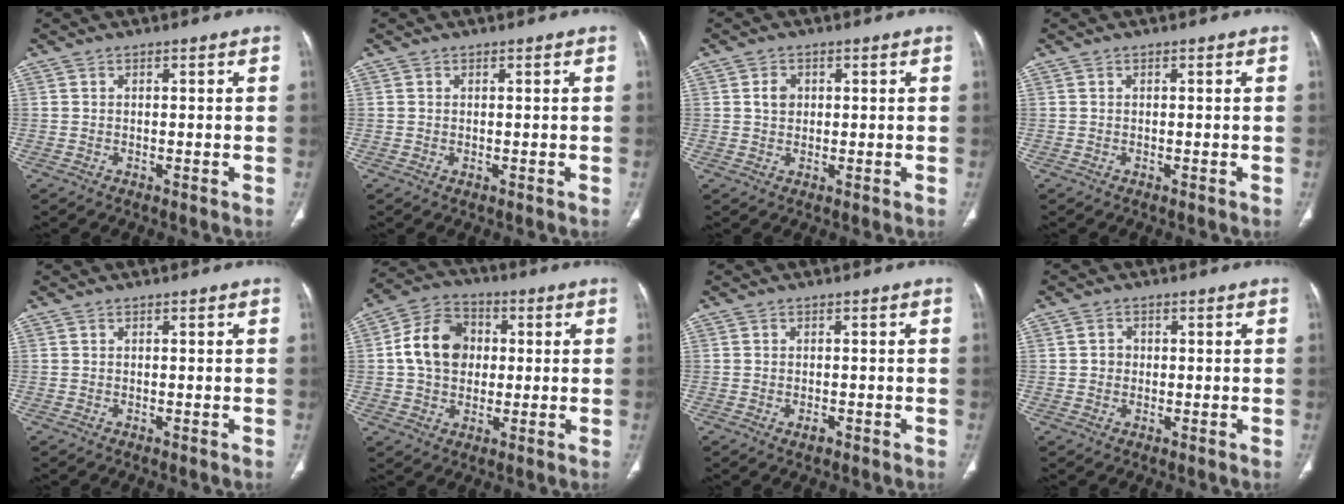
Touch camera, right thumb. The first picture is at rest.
{"total": 0.0}
{"total": 2.8, "force": [0.6, 2.3, 1.5], "torque": [-0.016, 0.002, 0.011]}
{"total": 0.0}
{"total": 0.0}
{"total": 12.4, "force": [1.2, 9.7, 7.6], "torque": [-0.115, 0.019, 0.013]}
{"total": 1.4, "force": [-0.7, 0.8, 1.0], "torque": [-0.016, 0.001, -0.009]}
{"total": 2.0, "force": [0.0, 1.8, 0.8], "torque": [-0.003, 0.006, 0.000]}